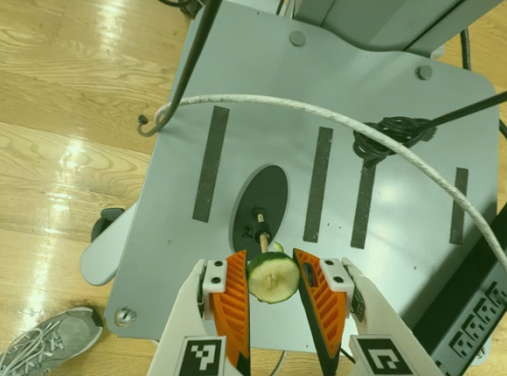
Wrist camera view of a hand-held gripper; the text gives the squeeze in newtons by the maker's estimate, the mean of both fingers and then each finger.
{"total": 8.7, "left": 8.6, "right": 8.8}